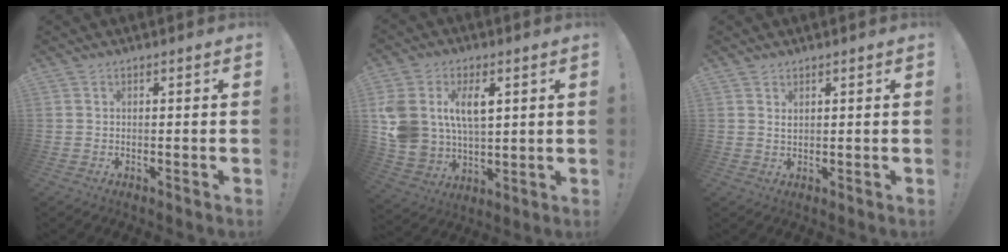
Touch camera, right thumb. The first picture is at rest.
{"total": 14.1, "force": [5.0, 10.1, 8.5], "torque": [-0.162, -0.016, 0.098]}
{"total": 1.3, "force": [1.0, 0.6, 0.6], "torque": [-0.004, -0.004, 0.017]}